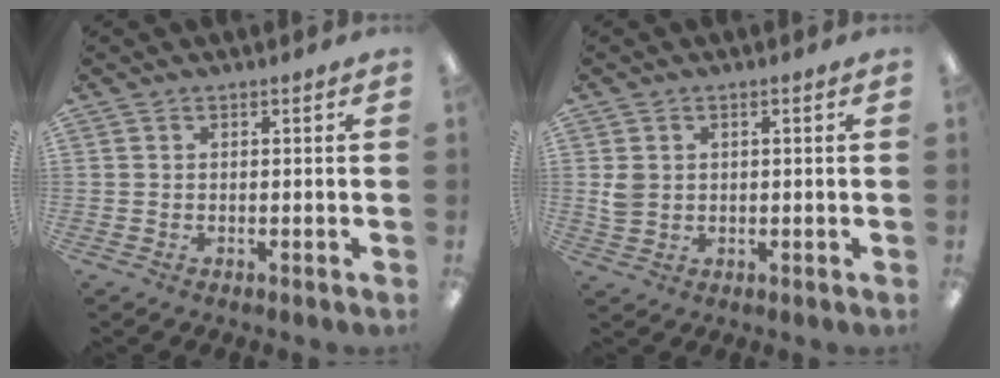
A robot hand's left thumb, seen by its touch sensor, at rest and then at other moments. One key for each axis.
{"total": 3.3, "fx": 0.4, "fy": 2.7, "fz": 1.7, "tx": -0.027, "ty": 0.003, "tz": 0.005}